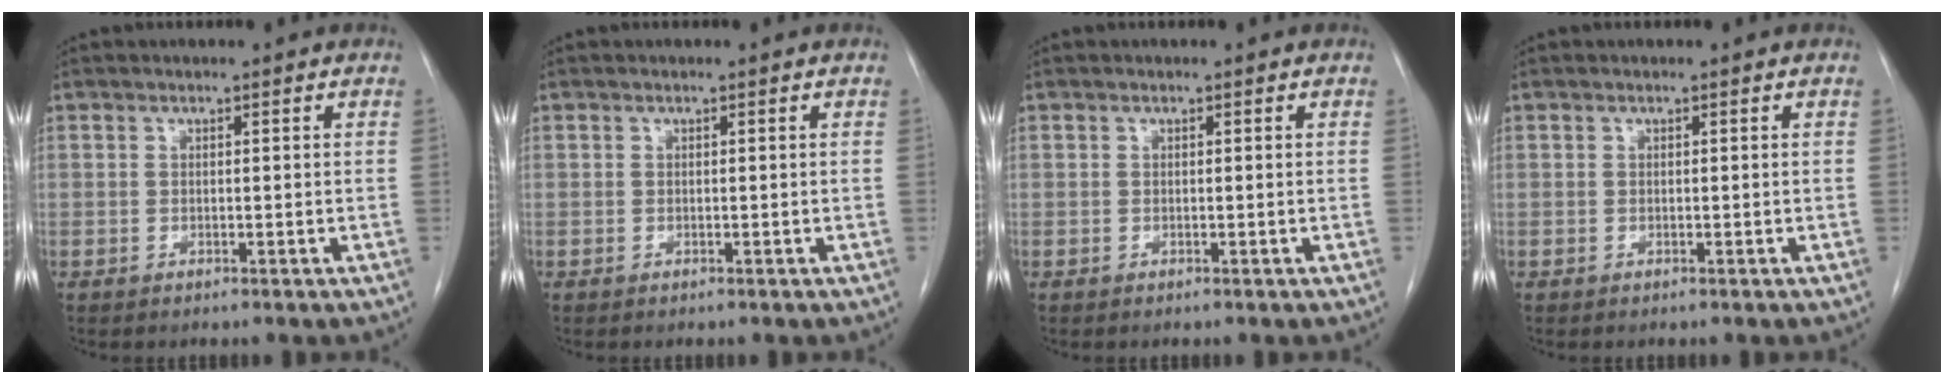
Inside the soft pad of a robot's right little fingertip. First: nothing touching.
{"total": 0.0}
{"total": 0.0}
{"total": 0.0}